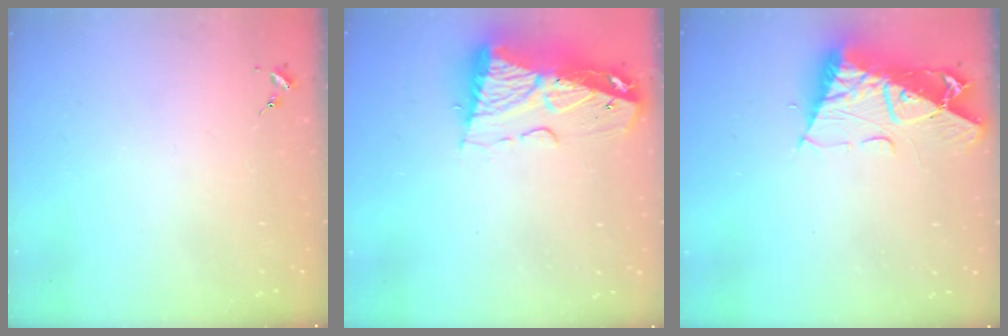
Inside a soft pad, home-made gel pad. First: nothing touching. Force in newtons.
{"total": 13.4, "press": 13.3, "slide": 1.5}
{"total": 15.1, "press": 15.0, "slide": 1.6}